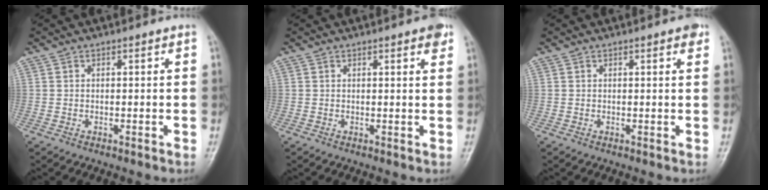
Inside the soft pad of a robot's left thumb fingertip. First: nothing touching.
{"total": 3.2, "force": [1.8, 0.9, 2.4], "torque": [-0.022, -0.004, 0.018]}
{"total": 2.1, "force": [1.1, 0.7, 1.6], "torque": [-0.014, -0.001, 0.012]}